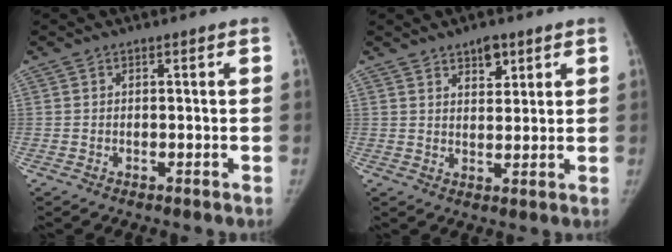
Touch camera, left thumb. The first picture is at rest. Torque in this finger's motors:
{"motor_torque": [-0.12, 0.11, -0.21, 0.07, -0.06]}